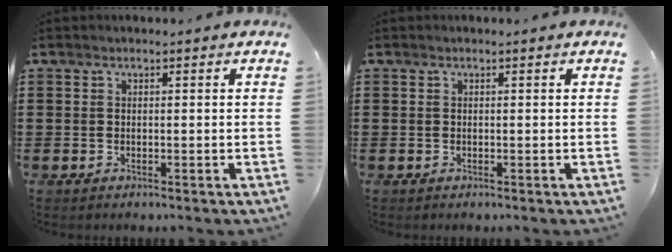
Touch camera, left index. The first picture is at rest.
{"total": 0.0}